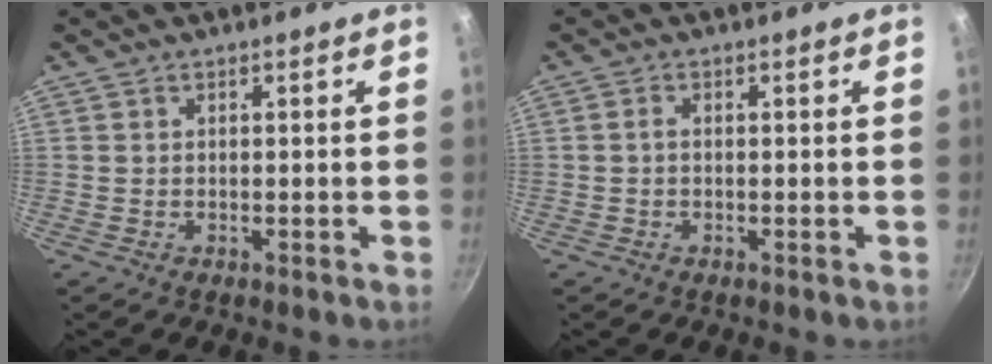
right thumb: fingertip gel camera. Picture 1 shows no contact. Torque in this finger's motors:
{"motor_torque": [-0.67, 0.02, -0.16, 0.09, 0.08]}